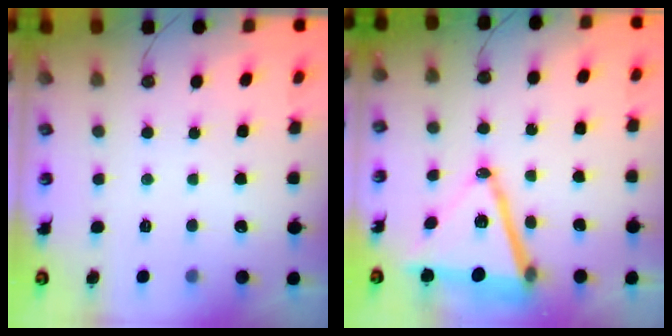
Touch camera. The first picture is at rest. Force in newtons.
{"total": 16.6, "press": 16.2, "slide": 3.7}